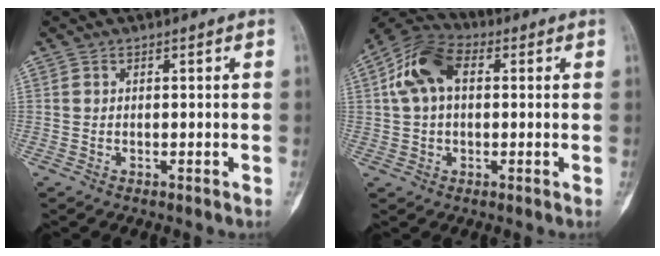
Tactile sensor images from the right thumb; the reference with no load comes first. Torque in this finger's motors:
{"motor_torque": [-0.24, 0.39, -0.08, -0.29, 0.02]}